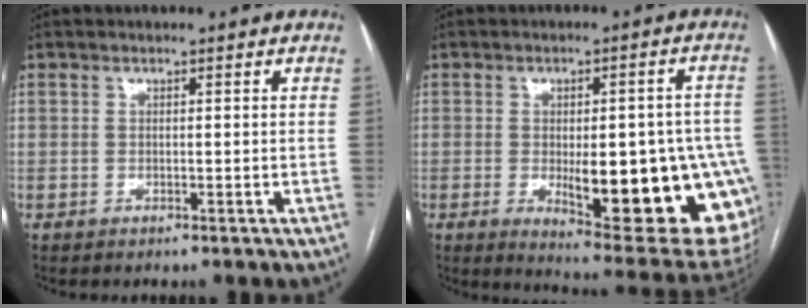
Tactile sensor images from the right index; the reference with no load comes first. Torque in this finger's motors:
{"motor_torque": [1.39, -0.74, 0.60, 0.17]}